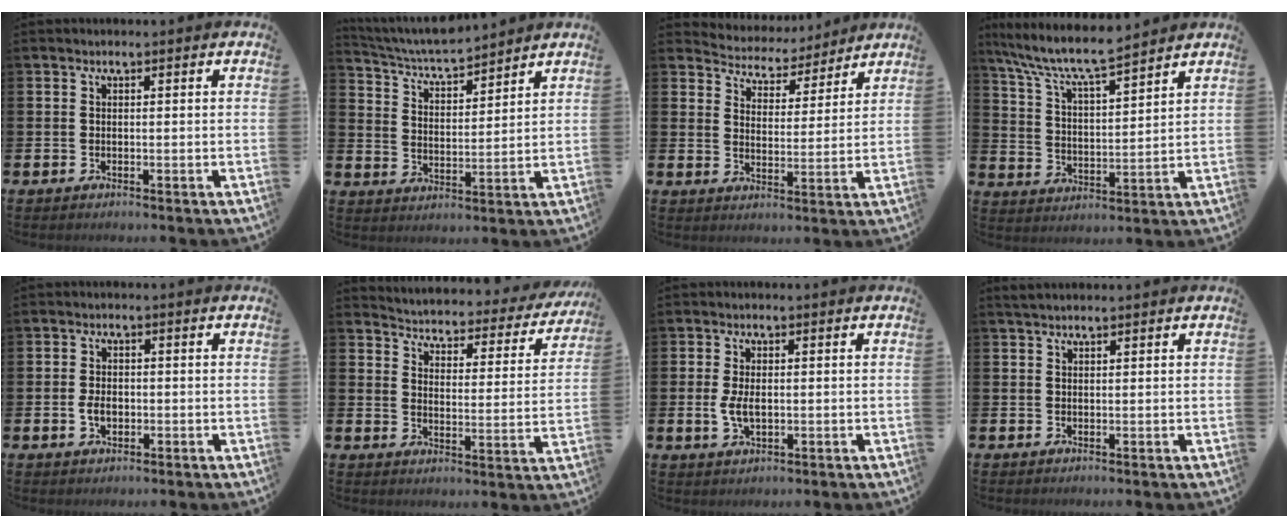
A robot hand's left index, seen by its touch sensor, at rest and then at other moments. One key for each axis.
{"total": 5.5, "fx": 5.3, "fy": 0.6, "fz": 1.2, "tx": -0.049, "ty": -0.034, "tz": 0.092}
{"total": 4.8, "fx": 4.5, "fy": 1.6, "fz": -0.4, "tx": -0.017, "ty": -0.040, "tz": 0.075}
{"total": 8.2, "fx": 7.5, "fy": 0.9, "fz": 3.2, "tx": -0.096, "ty": -0.047, "tz": 0.131}
{"total": 2.6, "fx": -0.4, "fy": 1.8, "fz": 1.8, "tx": -0.034, "ty": 0.005, "tz": -0.009}
{"total": 3.2, "fx": 3.0, "fy": 0.9, "fz": 0.4, "tx": -0.033, "ty": -0.032, "tz": 0.042}
{"total": 3.2, "fx": -0.1, "fy": 1.8, "fz": 2.7, "tx": -0.052, "ty": 0.007, "tz": -0.002}
{"total": 1.6, "fx": 1.5, "fy": 0.3, "fz": 0.5, "tx": -0.010, "ty": 0.004, "tz": 0.026}